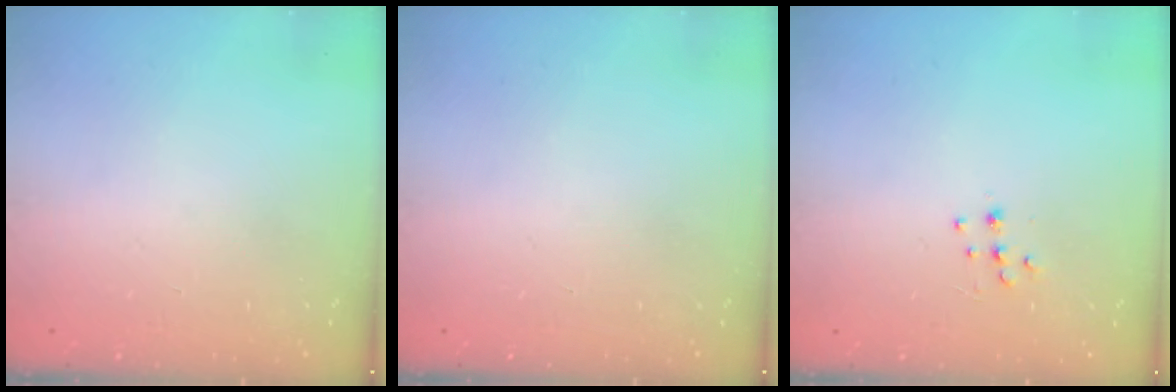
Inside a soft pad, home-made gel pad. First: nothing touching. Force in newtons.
{"total": 0.0}
{"total": 5.3, "press": 5.2, "slide": 0.7}